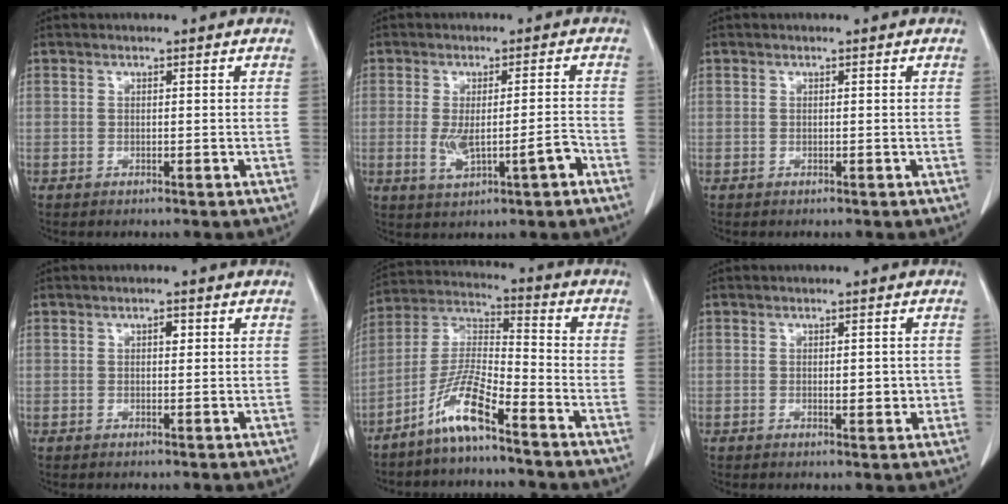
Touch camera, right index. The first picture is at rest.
{"total": 6.5, "force": [-1.9, 1.4, 6.0], "torque": [-0.107, 0.004, -0.021]}
{"total": 0.0}
{"total": 1.2, "force": [0.4, 0.6, 1.0], "torque": [-0.014, 0.002, 0.005]}
{"total": 9.4, "force": [-6.4, 0.7, 6.9], "torque": [-0.150, -0.006, -0.133]}
{"total": 2.8, "force": [-0.3, 1.3, 2.5], "torque": [-0.035, -0.001, -0.001]}